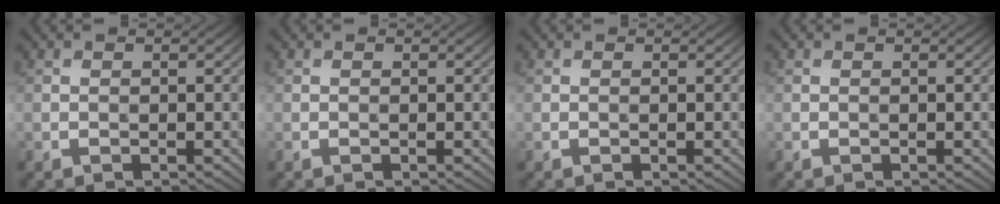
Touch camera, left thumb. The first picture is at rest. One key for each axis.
{"total": 0.0}
{"total": 0.0}
{"total": 0.0}